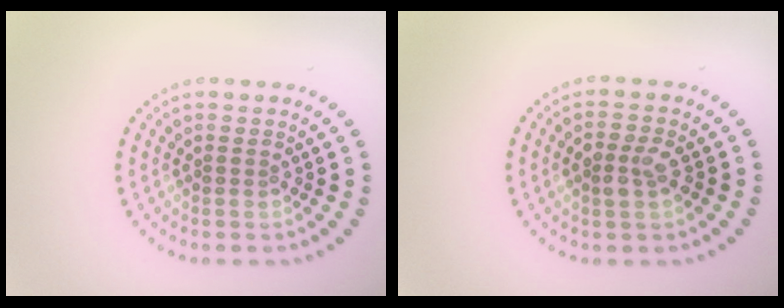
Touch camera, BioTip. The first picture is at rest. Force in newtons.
{"total": 2.5, "press": 2.5, "slide": 0.4}